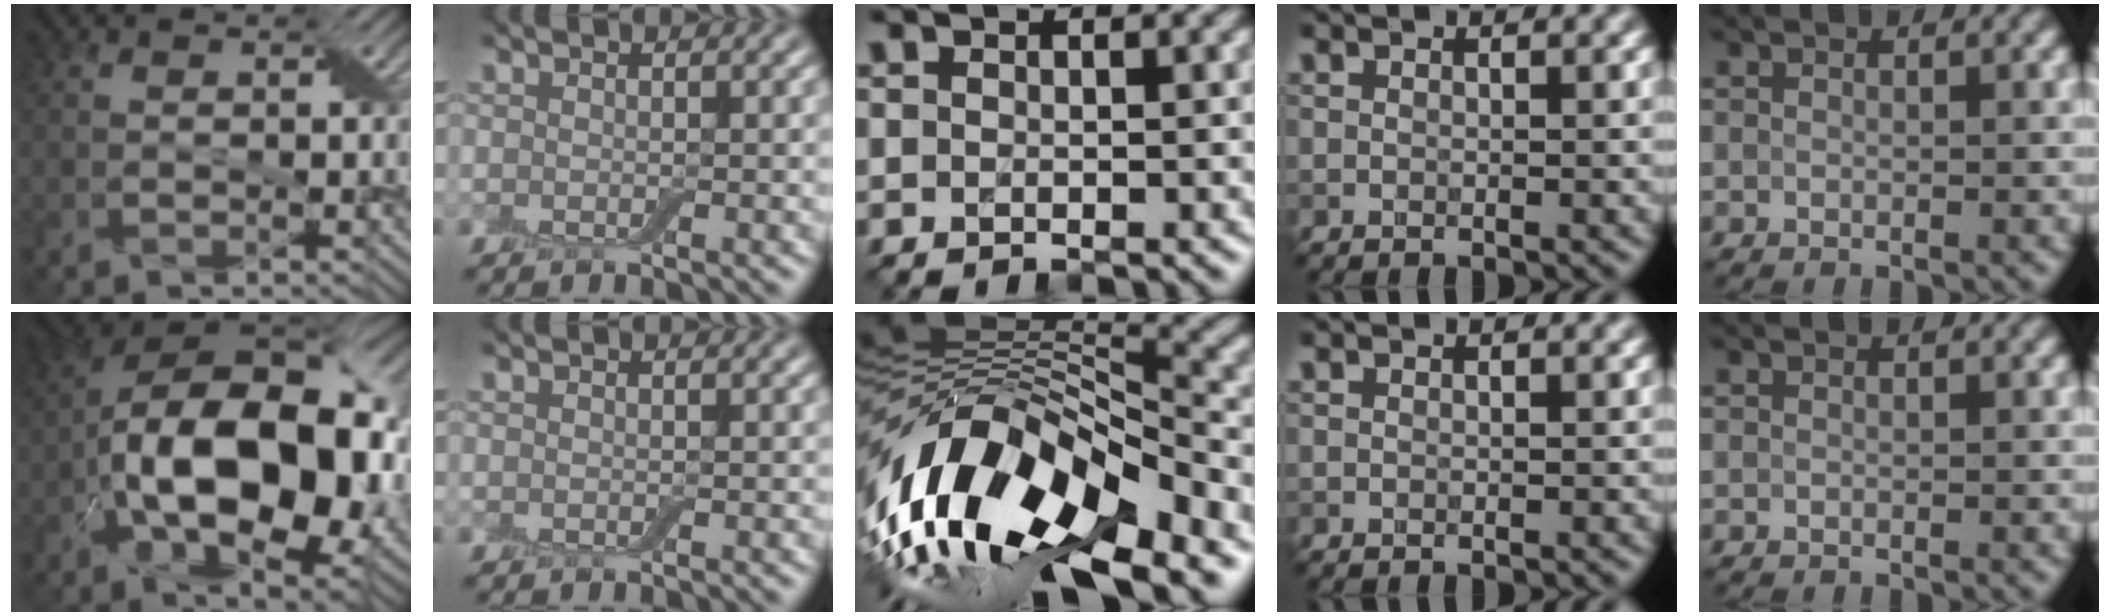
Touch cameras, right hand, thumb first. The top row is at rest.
{"thumb": {"total": 19.7, "force": [-2.9, 10.3, 16.5], "torque": [-0.285, -0.008, -0.056]}, "middle": {"total": 16.7, "force": [-6.8, 7.5, 13.2], "torque": [-0.252, 0.005, -0.123]}}